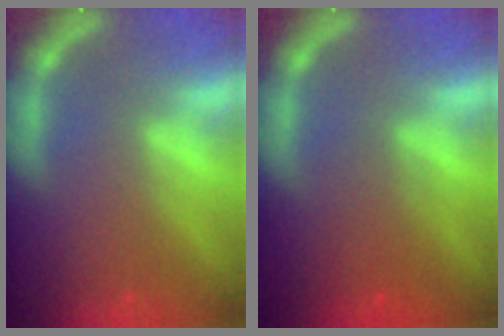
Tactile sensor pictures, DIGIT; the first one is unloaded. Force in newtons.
{"total": 2.5}